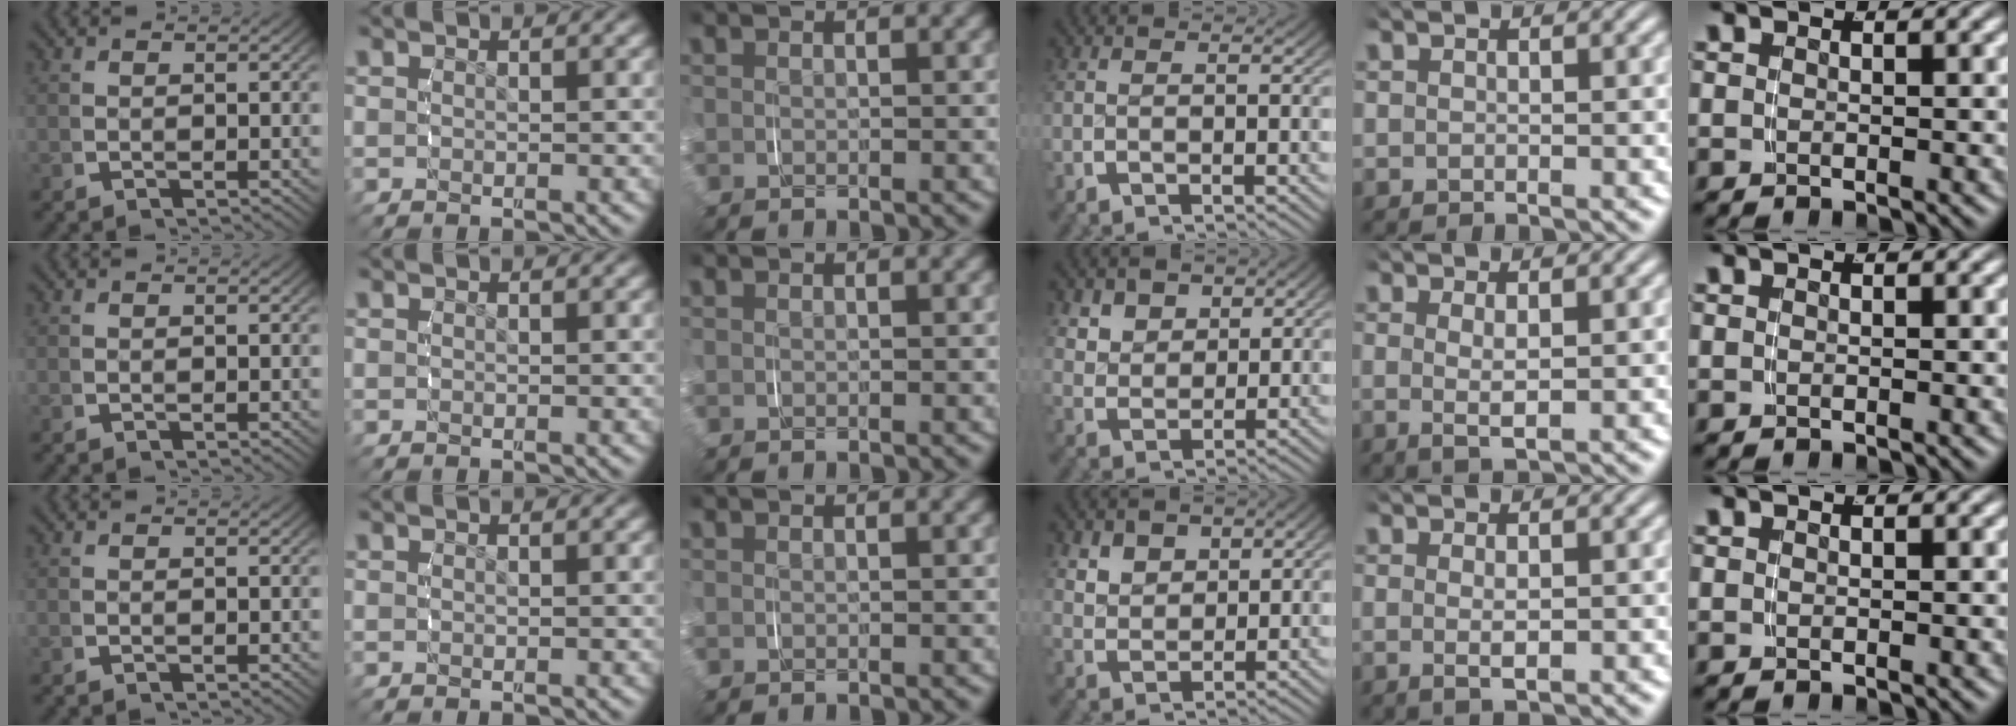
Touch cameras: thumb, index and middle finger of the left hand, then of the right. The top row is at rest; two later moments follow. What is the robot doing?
{"motion": "grasp_and_lifting", "object": "pen bag"}